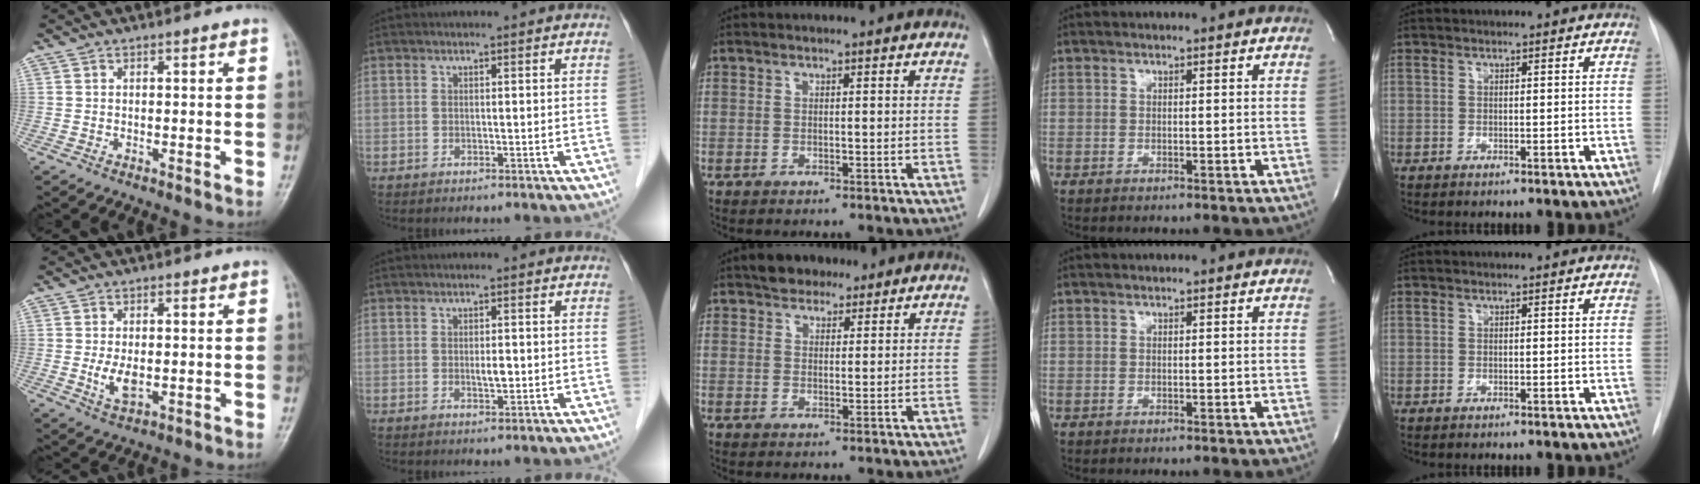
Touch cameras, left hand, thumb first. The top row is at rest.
{"thumb": {"total": 4.5, "force": [-0.4, 2.4, 3.7], "torque": [-0.070, -0.009, -0.003]}, "index": {"total": 1.6, "force": [-0.2, 0.6, 1.5], "torque": [-0.026, -0.002, -0.001]}, "middle": {"total": 4.6, "force": [3.6, 2.3, 1.5], "torque": [-0.026, 0.013, 0.062]}}